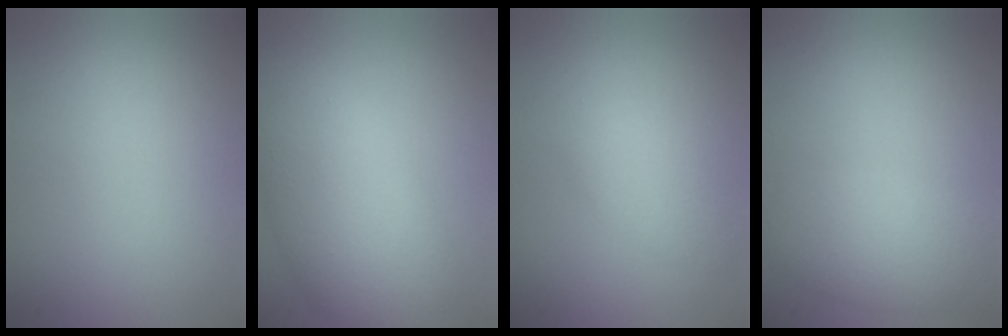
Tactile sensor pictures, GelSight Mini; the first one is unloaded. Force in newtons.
{"total": 9.5, "press": 9.5, "slide": 0.2}
{"total": 2.2, "press": 2.2, "slide": 0.0}
{"total": 3.8, "press": 3.8, "slide": 0.3}